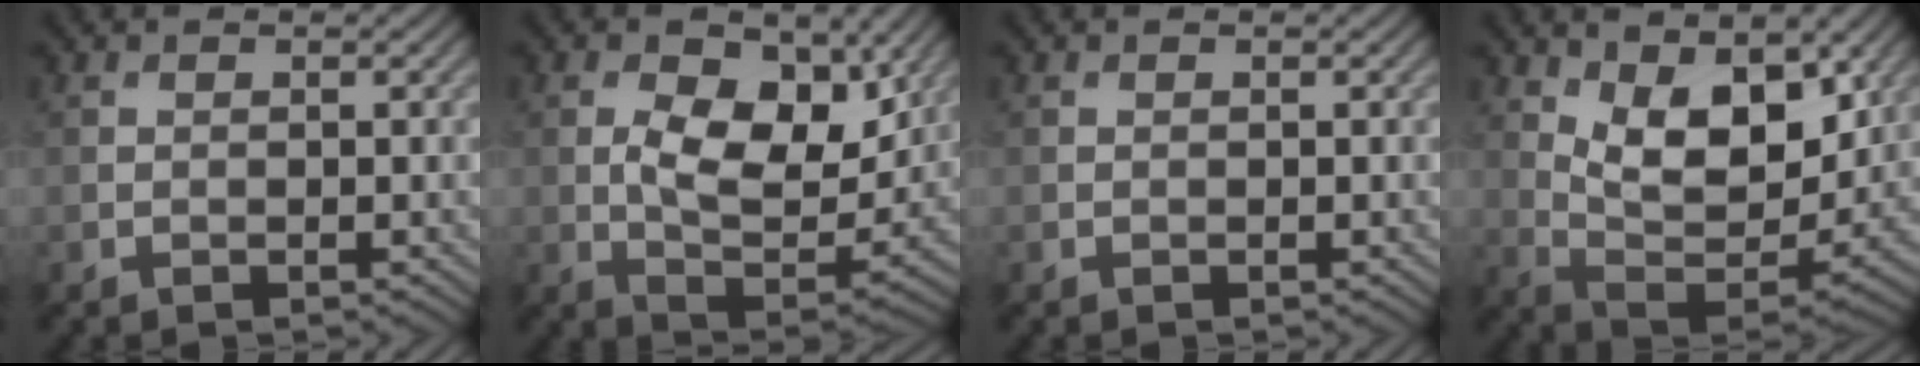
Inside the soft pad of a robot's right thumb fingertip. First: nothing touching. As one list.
[{"total": 9.9, "force": [2.3, 5.6, 7.9], "torque": [-0.155, -0.016, 0.039]}, {"total": 0.0}, {"total": 11.3, "force": [5.1, 5.6, 8.4], "torque": [-0.172, -0.009, 0.091]}]